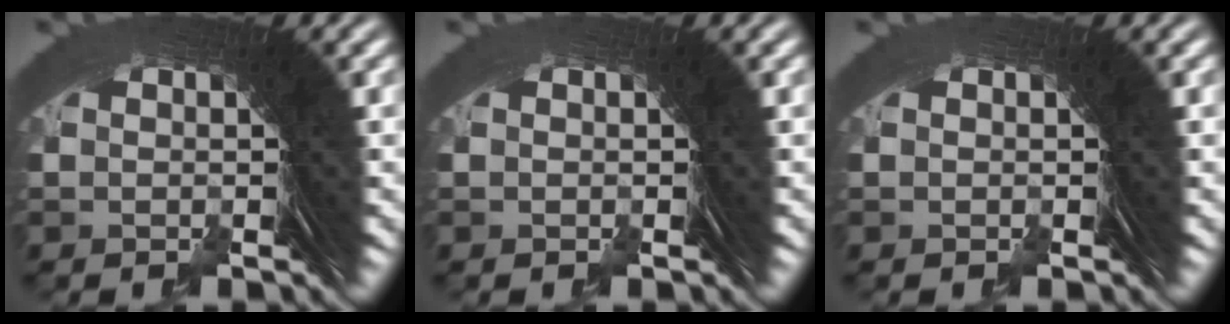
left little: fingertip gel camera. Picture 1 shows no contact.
{"total": 0.0}
{"total": 0.0}